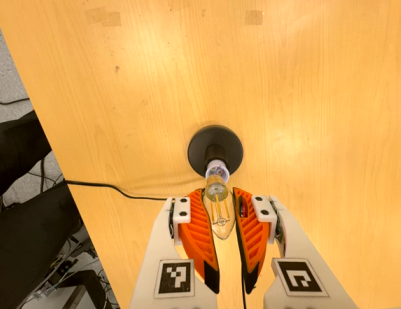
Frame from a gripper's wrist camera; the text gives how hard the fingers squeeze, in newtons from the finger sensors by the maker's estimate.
{"total": 20.9, "left": 25.5, "right": 16.2}